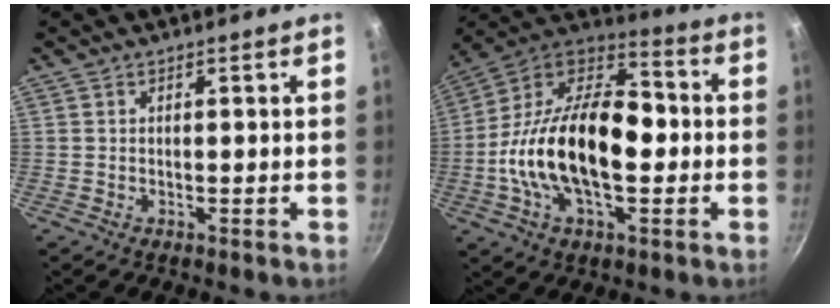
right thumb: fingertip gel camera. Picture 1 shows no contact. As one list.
[{"total": 24.6, "force": [-2.5, 13.6, 20.3], "torque": [-0.344, 0.046, -0.063]}]